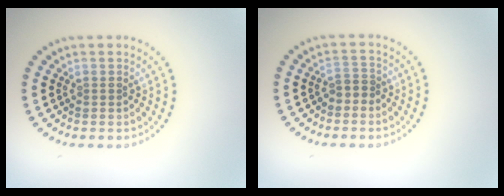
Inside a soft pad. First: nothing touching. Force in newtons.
{"total": 1.1, "press": 0.9, "slide": 0.6}